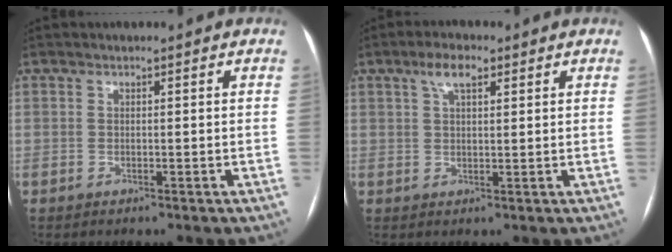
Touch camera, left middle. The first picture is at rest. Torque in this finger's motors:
{"motor_torque": [0.55, -0.52, 0.37, 0.10]}